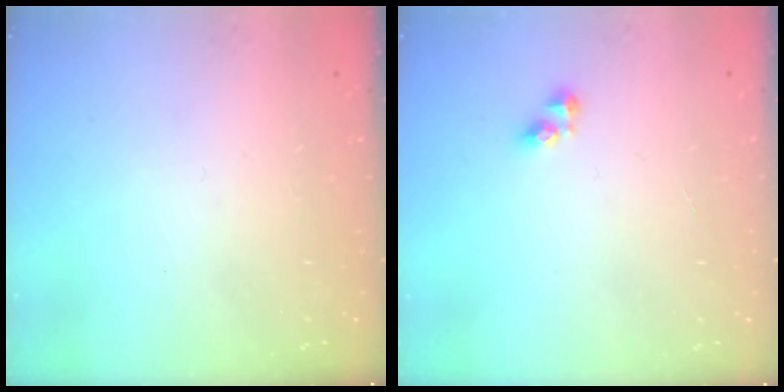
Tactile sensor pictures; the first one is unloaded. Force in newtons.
{"total": 3.0, "press": 3.0, "slide": 0.3}